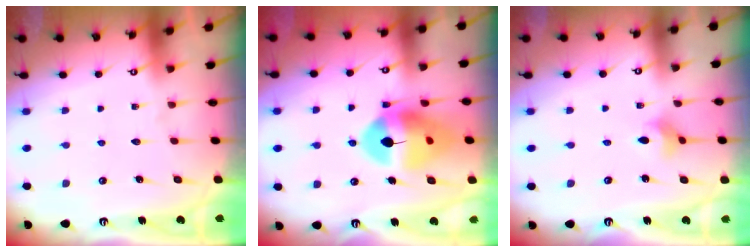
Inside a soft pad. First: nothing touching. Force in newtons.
{"total": 14.3, "press": 14.2, "slide": 1.5}
{"total": 3.5, "press": 3.4, "slide": 0.8}